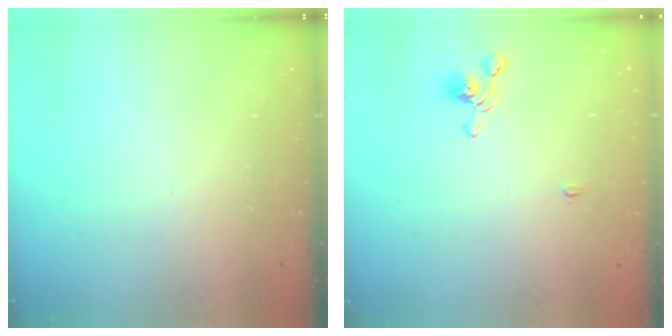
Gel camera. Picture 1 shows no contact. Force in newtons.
{"total": 2.2, "press": 2.2, "slide": 0.4}